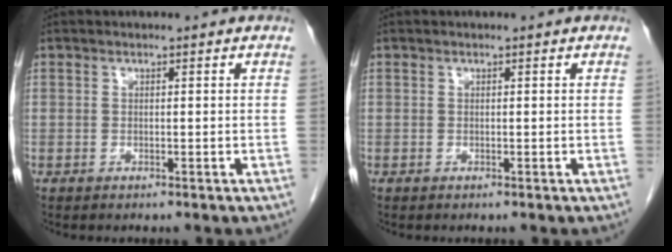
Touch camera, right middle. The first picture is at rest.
{"total": 0.0}